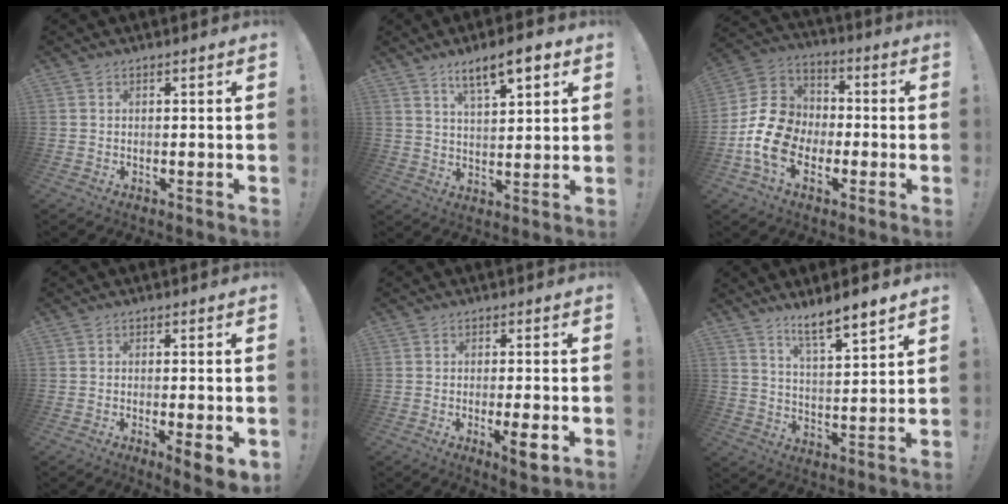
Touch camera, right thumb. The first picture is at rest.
{"total": 10.2, "force": [6.5, 3.0, 7.3], "torque": [-0.102, -0.032, 0.108]}
{"total": 16.3, "force": [-4.4, 12.9, 9.0], "torque": [-0.150, 0.034, -0.068]}
{"total": 5.3, "force": [-0.9, 0.5, 5.1], "torque": [-0.073, -0.006, -0.007]}
{"total": 5.3, "force": [-1.8, 0.5, 5.0], "torque": [-0.069, -0.005, -0.024]}
{"total": 8.7, "force": [7.3, 0.8, 4.7], "torque": [-0.069, -0.054, 0.123]}